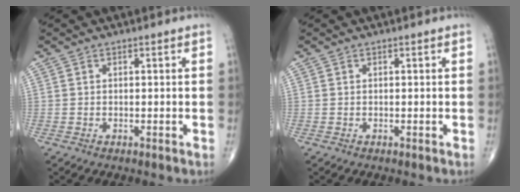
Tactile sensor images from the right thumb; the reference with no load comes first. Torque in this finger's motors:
{"motor_torque": [0.04, 0.10, 0.32, 0.07, -0.01]}